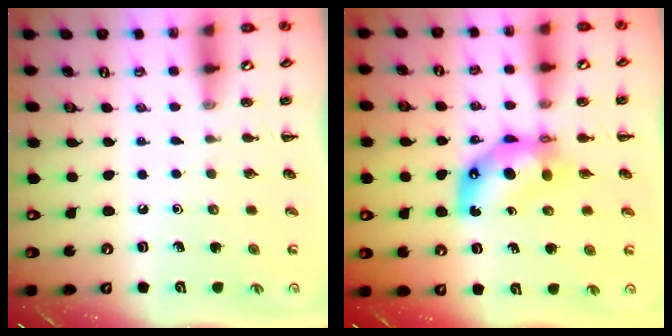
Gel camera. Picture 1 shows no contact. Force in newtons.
{"total": 8.1, "press": 7.8, "slide": 1.9}